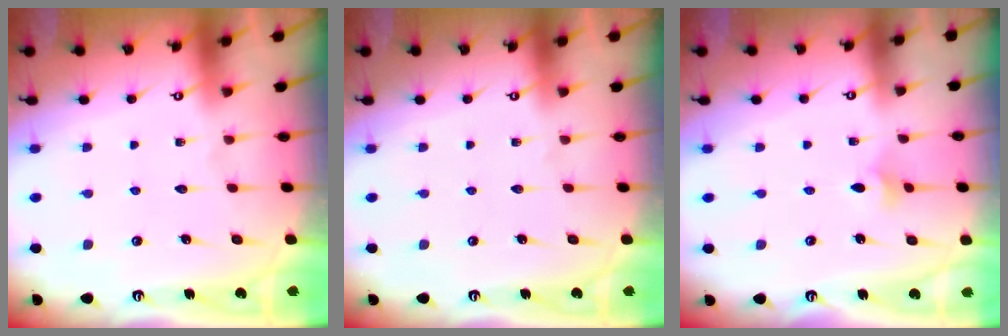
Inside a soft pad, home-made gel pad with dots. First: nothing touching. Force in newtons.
{"total": 0.0}
{"total": 2.8, "press": 2.8, "slide": 0.6}